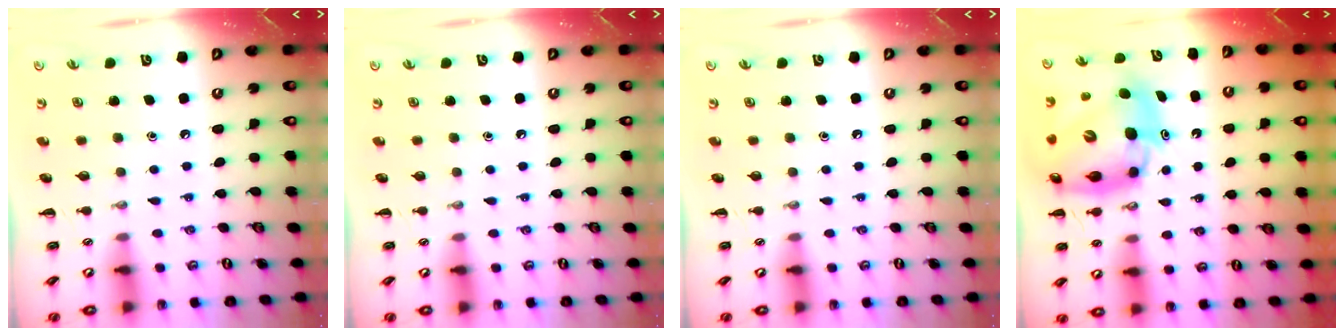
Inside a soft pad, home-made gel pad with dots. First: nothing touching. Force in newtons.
{"total": 0.0}
{"total": 0.0}
{"total": 12.3, "press": 12.0, "slide": 2.6}